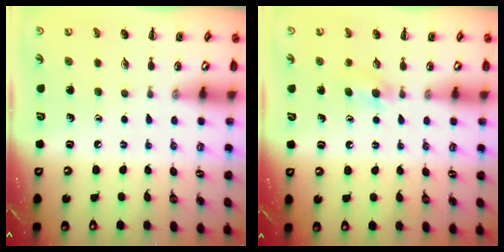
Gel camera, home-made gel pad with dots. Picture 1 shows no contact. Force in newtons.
{"total": 3.9, "press": 3.6, "slide": 1.3}